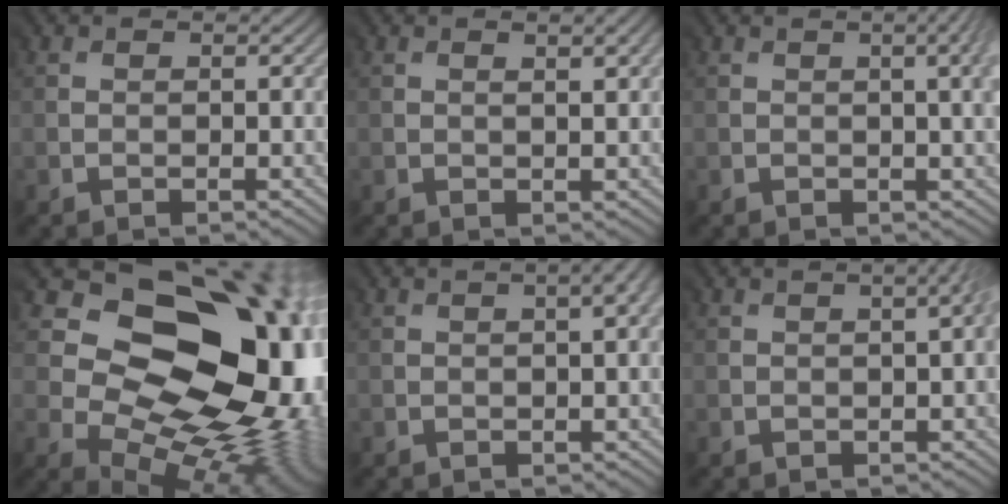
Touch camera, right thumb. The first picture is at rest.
{"total": 0.8, "force": [0.2, 0.1, 0.7], "torque": [-0.009, 0.001, 0.009]}
{"total": 4.5, "force": [-0.1, 1.2, 4.3], "torque": [-0.020, 0.013, -0.007]}
{"total": 18.9, "force": [1.9, 14.5, 11.8], "torque": [-0.150, -0.009, 0.061]}
{"total": 2.2, "force": [-0.2, 0.4, 2.2], "torque": [-0.012, 0.009, -0.007]}
{"total": 1.8, "force": [-0.4, 0.1, 1.8], "torque": [-0.004, 0.012, -0.013]}